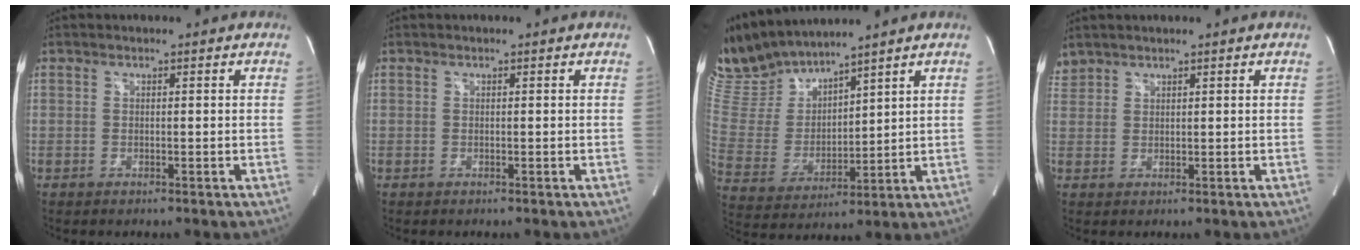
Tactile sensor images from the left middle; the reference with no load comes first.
{"total": 0.0}
{"total": 12.4, "force": [11.8, 2.2, 3.4], "torque": [-0.086, 0.004, 0.251]}
{"total": 2.2, "force": [2.1, 0.7, -0.1], "torque": [-0.002, 0.014, 0.044]}